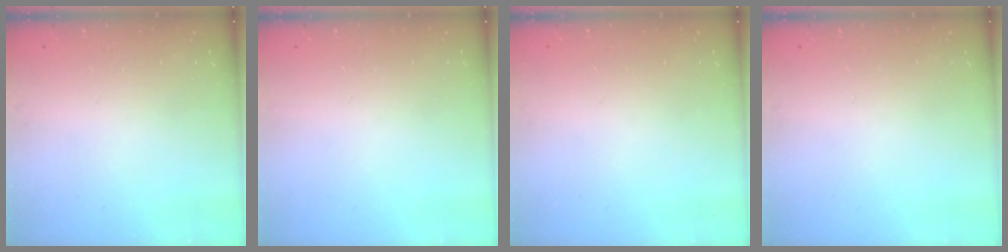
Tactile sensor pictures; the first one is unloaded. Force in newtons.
{"total": 0.0}
{"total": 0.0}
{"total": 0.0}